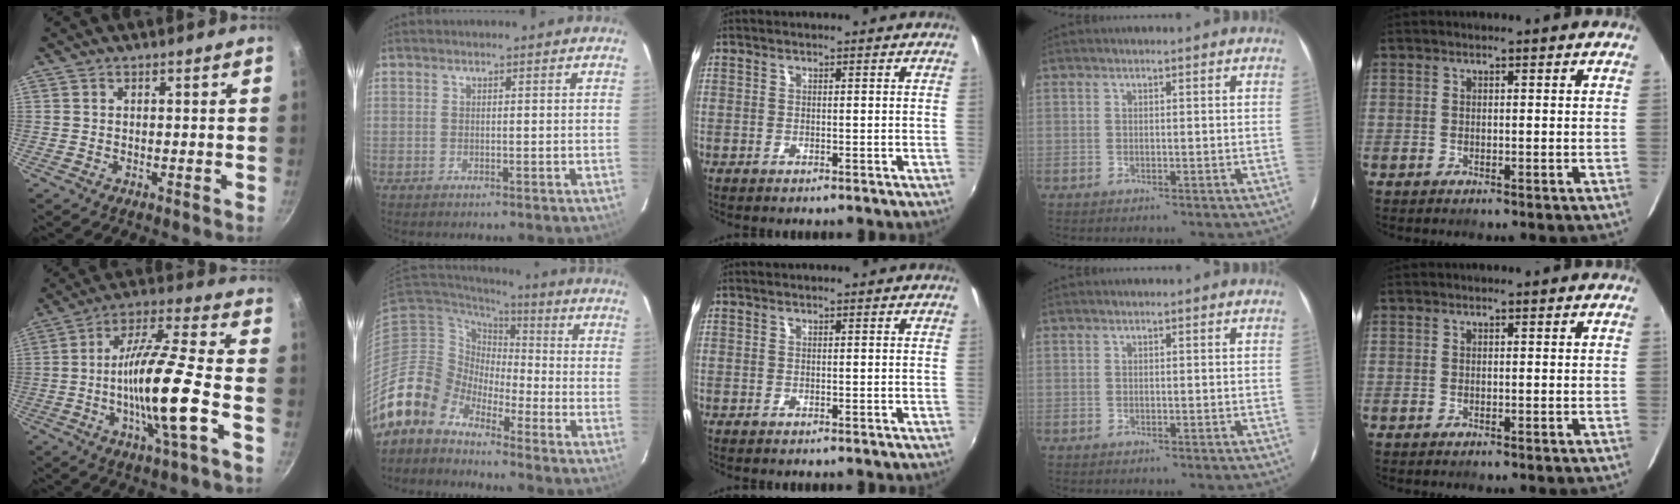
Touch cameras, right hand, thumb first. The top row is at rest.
{"thumb": {"total": 16.7, "force": [-4.3, 1.8, 16.0], "torque": [-0.274, 0.026, -0.088]}, "index": {"total": 9.2, "force": [-7.7, 4.9, 0.1], "torque": [-0.013, 0.025, -0.163]}}